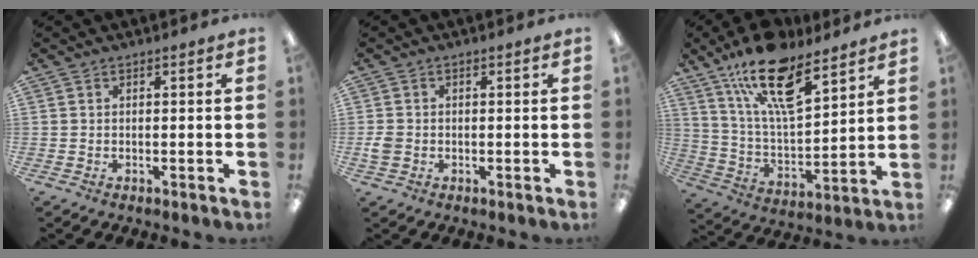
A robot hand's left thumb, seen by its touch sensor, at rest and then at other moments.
{"total": 2.5, "force": [-0.5, 2.0, 1.4], "torque": [-0.023, 0.006, -0.010]}
{"total": 19.6, "force": [12.9, 7.6, 12.6], "torque": [-0.219, -0.065, 0.223]}